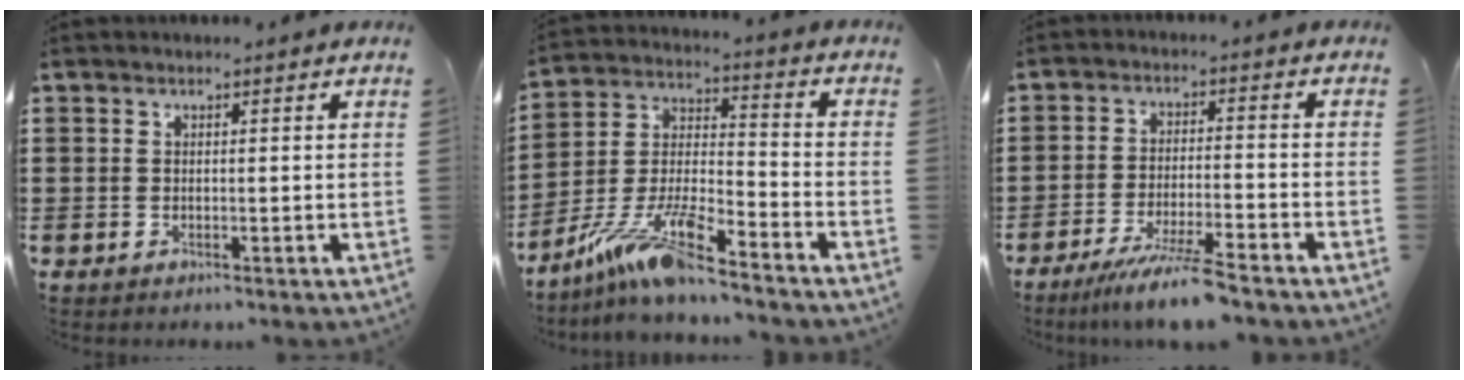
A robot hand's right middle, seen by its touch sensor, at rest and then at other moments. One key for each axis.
{"total": 11.4, "fx": -9.1, "fy": 1.3, "fz": 6.7, "tx": -0.149, "ty": 0.002, "tz": -0.184}
{"total": 6.5, "fx": -5.5, "fy": -0.4, "fz": 3.5, "tx": -0.072, "ty": -0.022, "tz": -0.102}